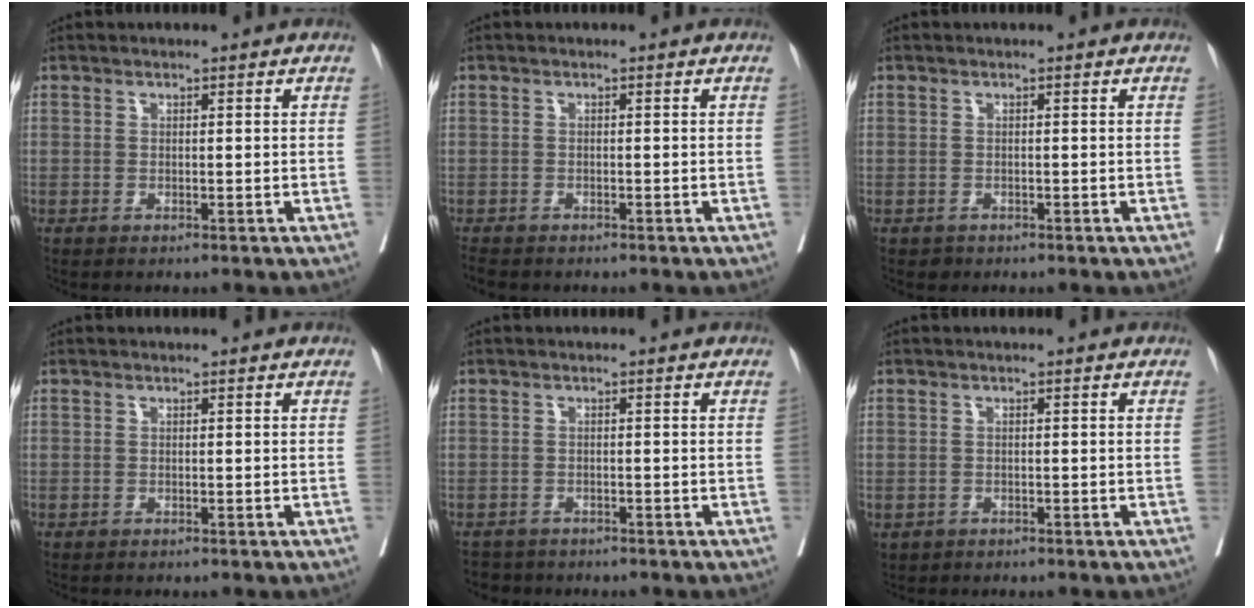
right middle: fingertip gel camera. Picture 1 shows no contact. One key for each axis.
{"total": 2.8, "fx": -2.4, "fy": 0.9, "fz": 1.1, "tx": -0.022, "ty": -0.008, "tz": -0.035}
{"total": 0.7, "fx": -0.5, "fy": 0.6, "fz": 0.0, "tx": -0.003, "ty": 0.002, "tz": -0.006}
{"total": 0.0}
{"total": 2.5, "fx": -2.1, "fy": 1.1, "fz": -0.4, "tx": 0.000, "ty": -0.001, "tz": -0.037}
{"total": 1.4, "fx": -0.6, "fy": 1.1, "fz": 0.6, "tx": -0.015, "ty": 0.000, "tz": -0.002}